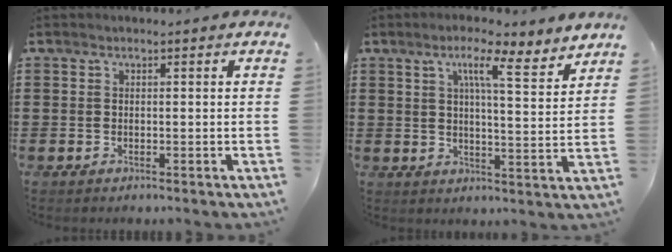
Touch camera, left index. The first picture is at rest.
{"total": 7.1, "force": [4.8, 0.3, 5.1], "torque": [-0.090, -0.024, 0.075]}